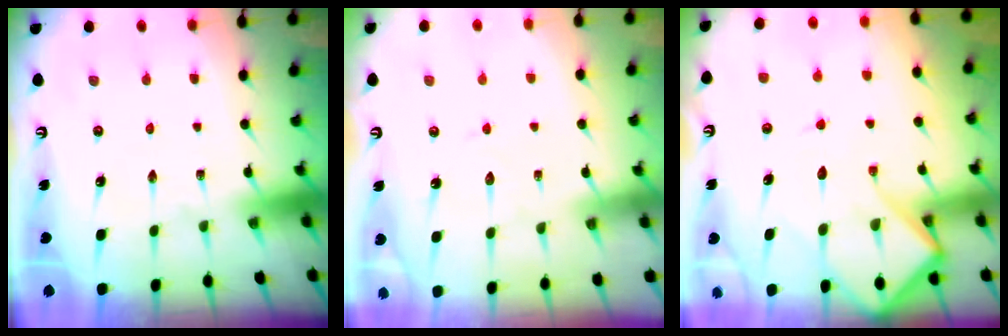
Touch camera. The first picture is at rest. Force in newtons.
{"total": 3.9, "press": 3.9, "slide": 0.4}
{"total": 10.5, "press": 10.5, "slide": 1.2}